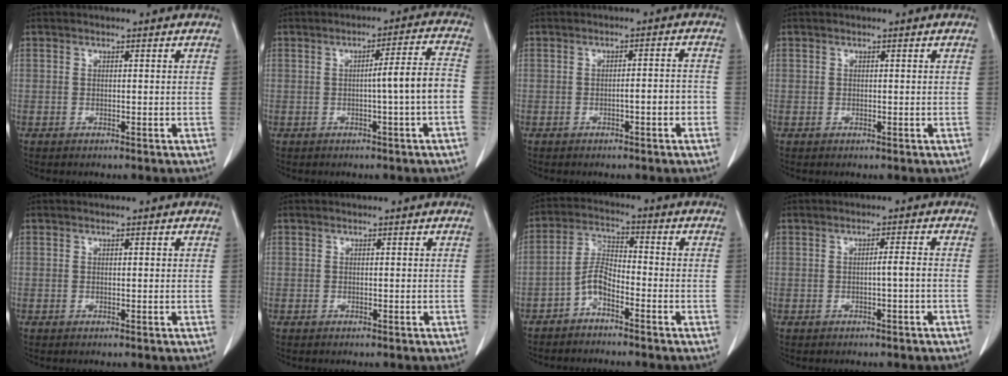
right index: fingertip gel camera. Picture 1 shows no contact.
{"total": 6.5, "force": [-1.4, -0.7, 6.3], "torque": [-0.089, 0.015, -0.019]}
{"total": 3.2, "force": [-1.2, 0.4, 3.0], "torque": [-0.041, 0.008, -0.017]}
{"total": 0.0}
{"total": 0.0}
{"total": 0.0}
{"total": 4.5, "force": [-3.0, 1.5, 3.1], "torque": [-0.067, 0.012, -0.062]}
{"total": 2.0, "force": [-0.7, -0.5, 1.8], "torque": [-0.026, 0.001, -0.012]}